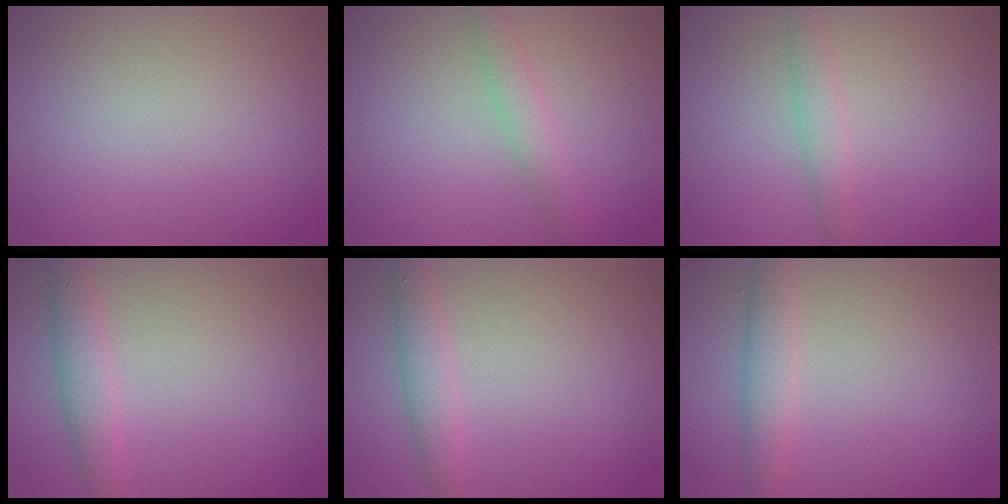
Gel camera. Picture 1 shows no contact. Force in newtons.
{"total": 1.8, "press": 1.8, "slide": 0.0}
{"total": 1.8, "press": 1.8, "slide": 0.1}
{"total": 2.6, "press": 2.6, "slide": 0.1}
{"total": 2.4, "press": 2.4, "slide": 0.1}
{"total": 2.5, "press": 2.5, "slide": 0.2}